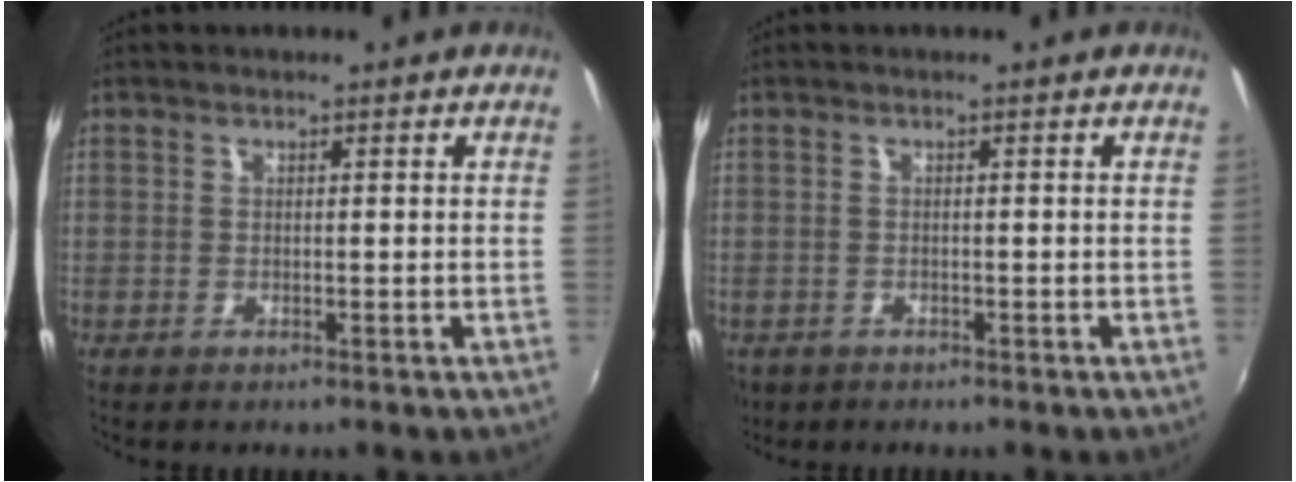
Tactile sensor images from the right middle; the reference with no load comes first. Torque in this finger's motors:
{"motor_torque": [0.05, -0.32, 0.16, 0.10]}